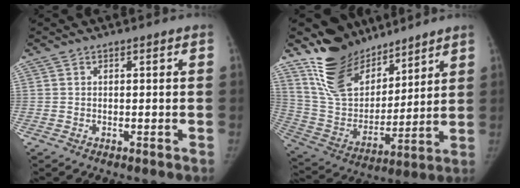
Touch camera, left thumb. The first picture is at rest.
{"total": 18.8, "force": [14.5, 9.8, 6.9], "torque": [-0.074, -0.084, 0.279]}